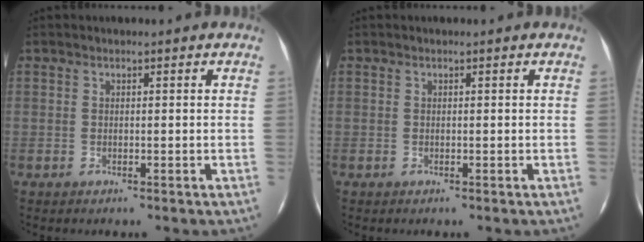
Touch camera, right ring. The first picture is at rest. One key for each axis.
{"total": 0.0}